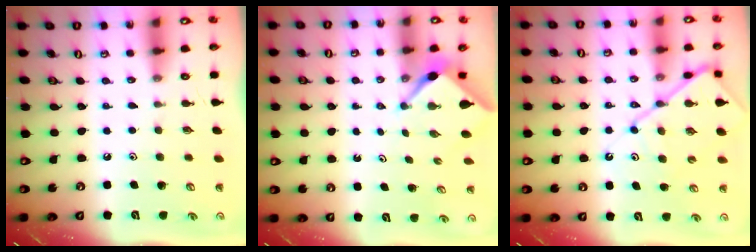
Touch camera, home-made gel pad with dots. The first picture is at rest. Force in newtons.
{"total": 2.4, "press": 2.4, "slide": 0.4}
{"total": 12.0, "press": 12.0, "slide": 1.3}